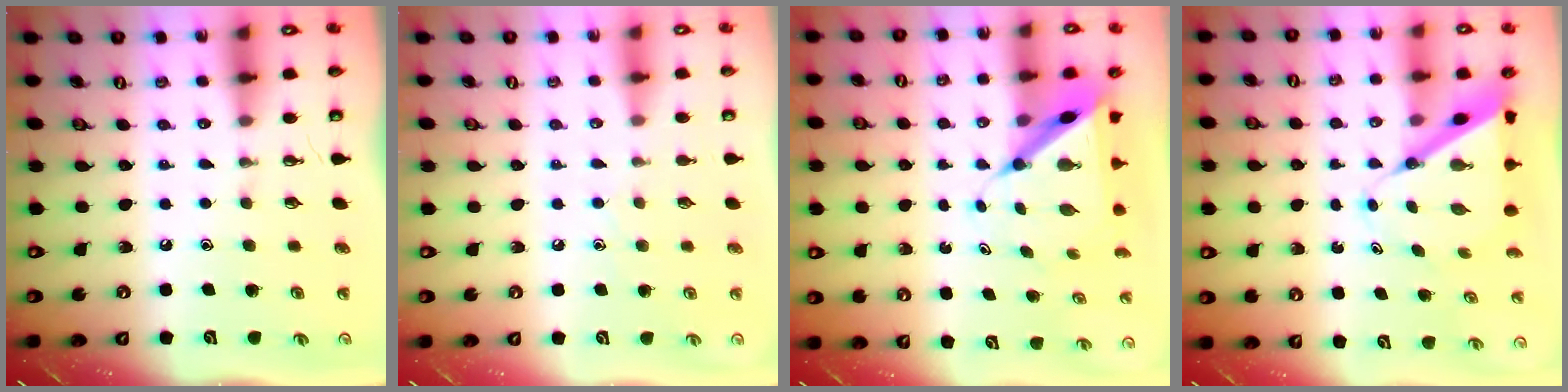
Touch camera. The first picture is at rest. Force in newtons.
{"total": 5.3, "press": 5.3, "slide": 0.7}
{"total": 9.8, "press": 9.8, "slide": 0.4}
{"total": 8.4, "press": 8.4, "slide": 0.6}